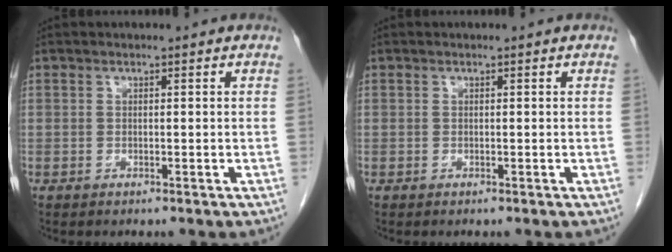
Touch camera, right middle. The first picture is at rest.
{"total": 0.0}